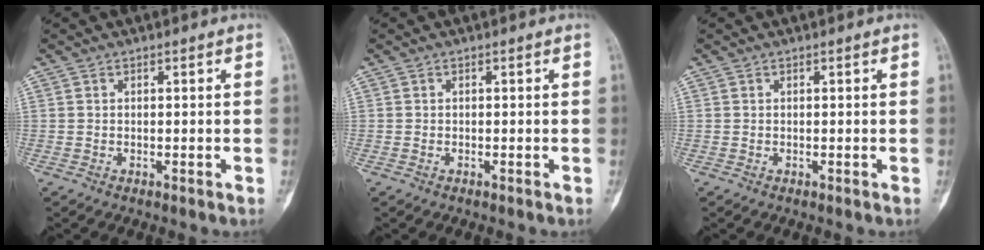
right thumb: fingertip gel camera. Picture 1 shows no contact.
{"total": 0.0}
{"total": 0.0}